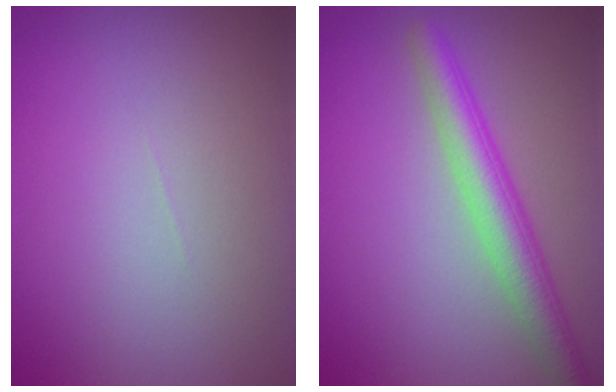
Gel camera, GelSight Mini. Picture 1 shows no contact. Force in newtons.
{"total": 4.5, "press": 4.5, "slide": 0.2}